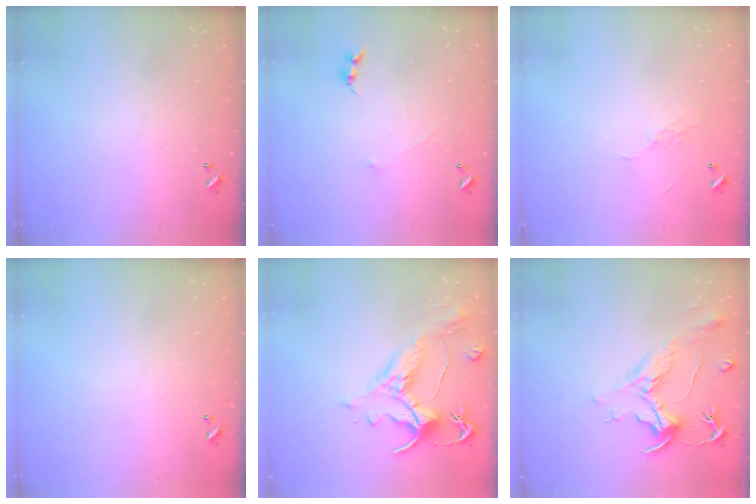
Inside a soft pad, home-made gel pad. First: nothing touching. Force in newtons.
{"total": 0.0}
{"total": 5.6, "press": 5.6, "slide": 0.7}
{"total": 0.0}
{"total": 1.6, "press": 0.4, "slide": 1.6}
{"total": 2.2, "press": 1.7, "slide": 1.3}